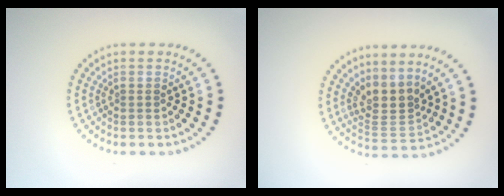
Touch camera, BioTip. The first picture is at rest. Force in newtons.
{"total": 3.0, "press": 2.1, "slide": 2.1}